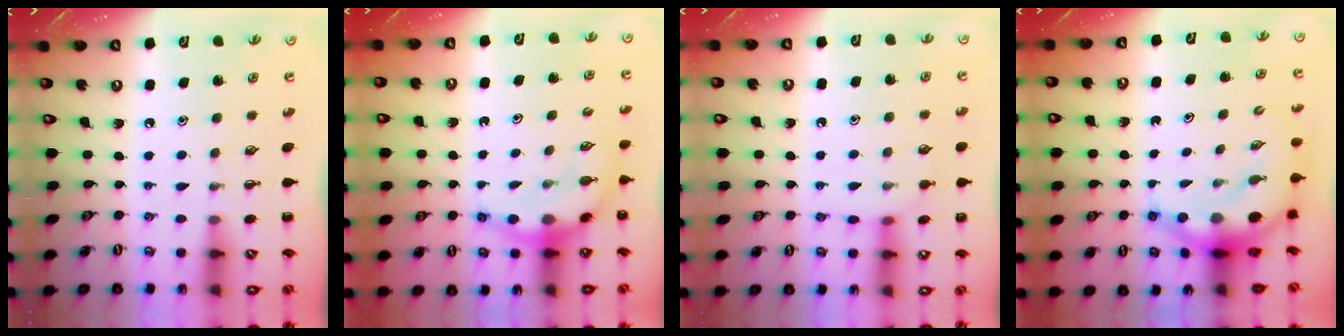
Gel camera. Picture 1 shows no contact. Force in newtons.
{"total": 7.2, "press": 7.1, "slide": 1.2}
{"total": 7.7, "press": 7.5, "slide": 1.5}
{"total": 8.0, "press": 7.7, "slide": 2.1}